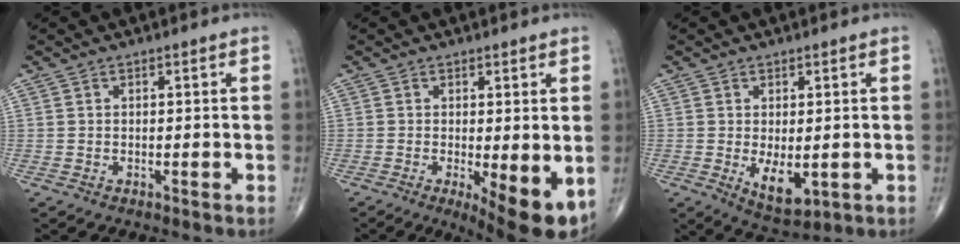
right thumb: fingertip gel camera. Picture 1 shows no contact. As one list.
[{"total": 9.0, "force": [-2.4, 2.6, 8.3], "torque": [-0.112, -0.023, -0.031]}, {"total": 6.0, "force": [-0.9, 2.9, 5.1], "torque": [-0.070, -0.016, -0.002]}]